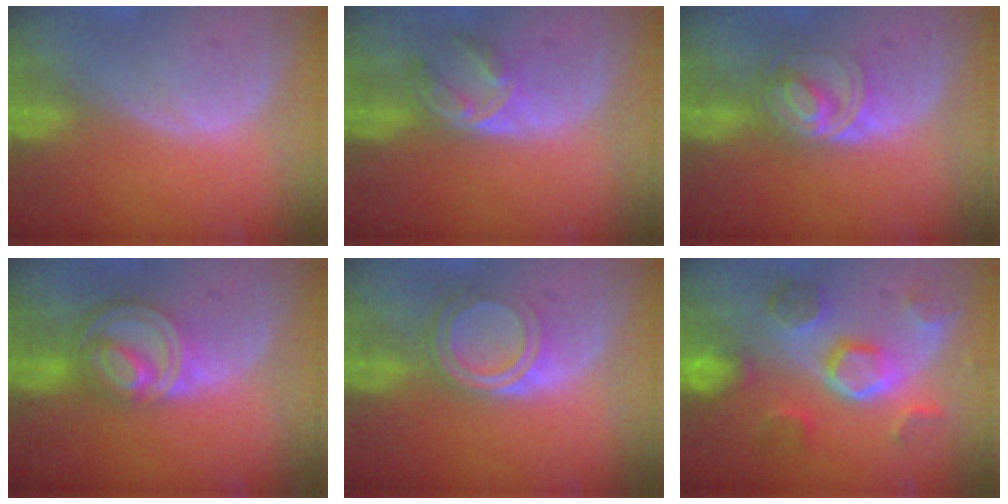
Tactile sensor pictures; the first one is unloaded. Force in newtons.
{"total": 5.7, "press": 4.5, "slide": 3.4}
{"total": 6.0, "press": 5.6, "slide": 2.2}
{"total": 8.1, "press": 6.9, "slide": 4.3}
{"total": 4.8, "press": 4.7, "slide": 1.1}
{"total": 9.1, "press": 9.0, "slide": 1.4}